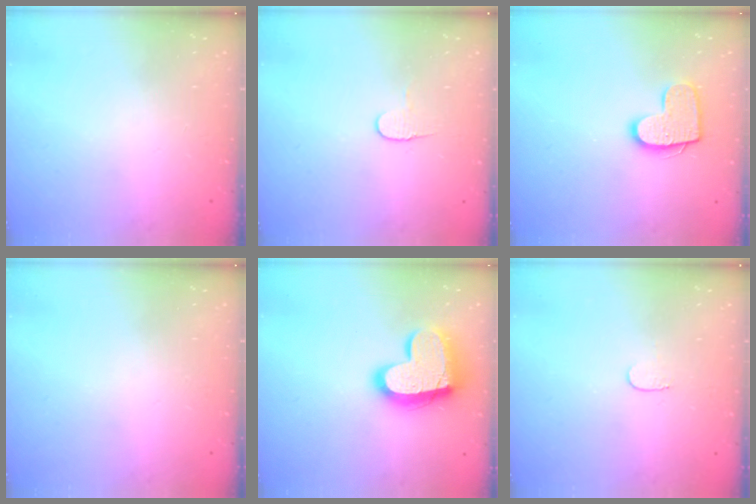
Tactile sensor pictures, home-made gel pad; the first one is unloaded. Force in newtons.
{"total": 5.4, "press": 5.4, "slide": 0.5}
{"total": 11.8, "press": 11.8, "slide": 0.6}
{"total": 0.0}
{"total": 17.6, "press": 17.6, "slide": 1.2}
{"total": 3.2, "press": 3.2, "slide": 0.3}